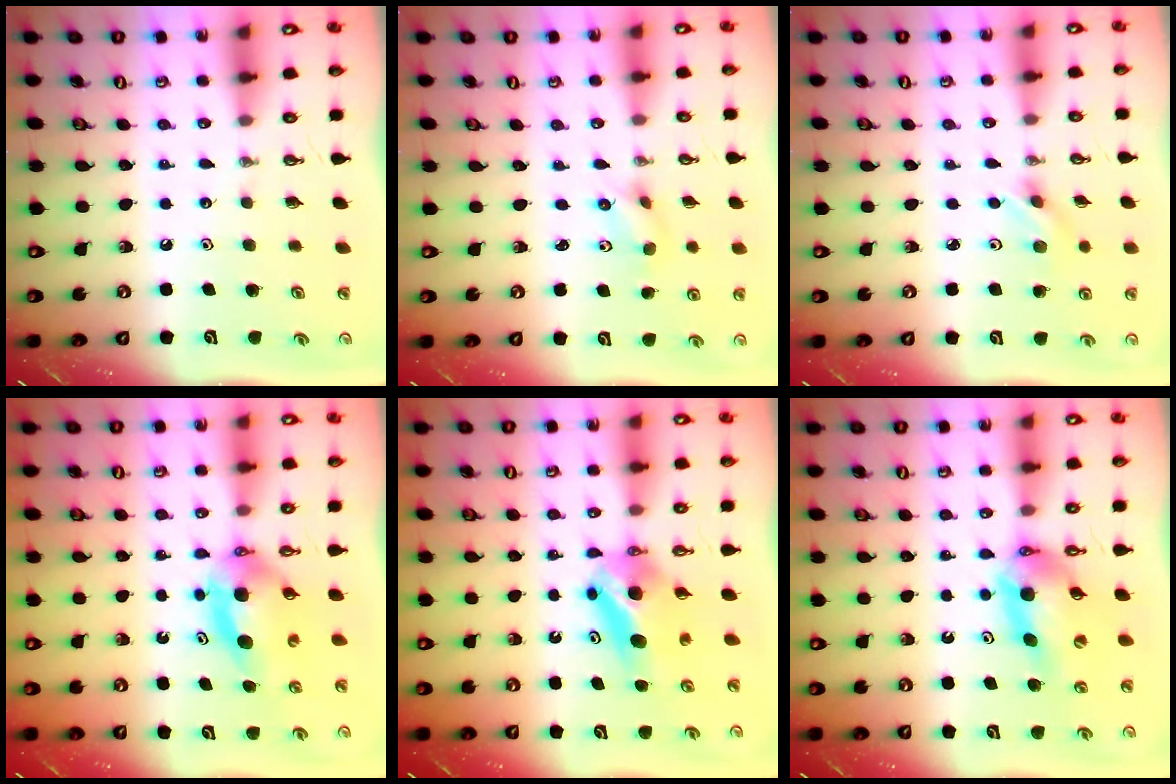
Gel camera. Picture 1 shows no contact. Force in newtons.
{"total": 2.1, "press": 1.9, "slide": 0.9}
{"total": 2.2, "press": 2.1, "slide": 0.6}
{"total": 5.8, "press": 5.6, "slide": 1.4}
{"total": 8.5, "press": 5.7, "slide": 6.3}
{"total": 10.6, "press": 10.5, "slide": 0.9}